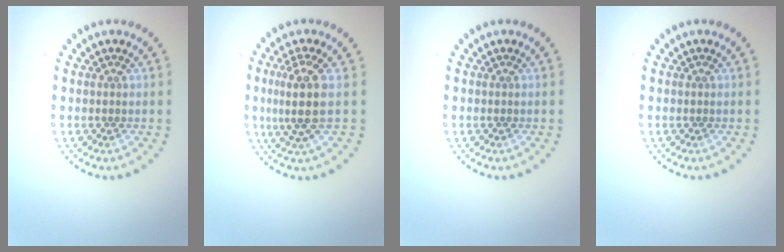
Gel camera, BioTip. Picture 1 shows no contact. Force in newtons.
{"total": 3.5, "press": 2.9, "slide": 2.1}
{"total": 0.0}
{"total": 0.0}